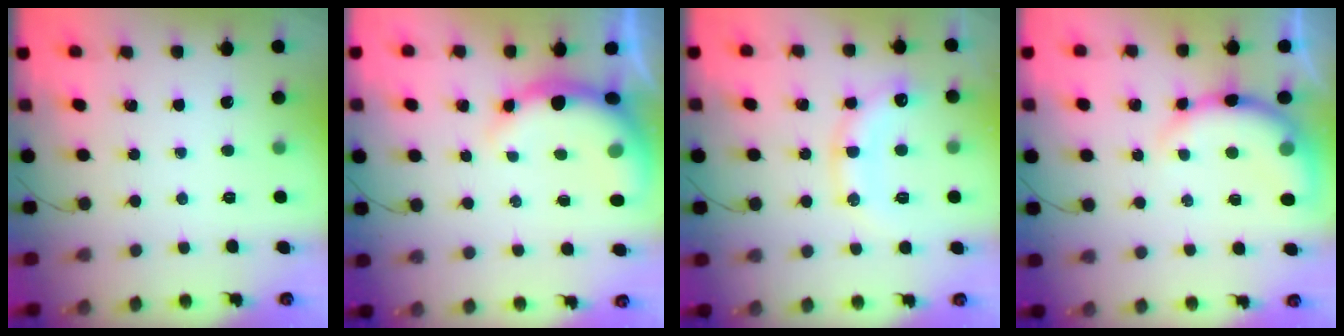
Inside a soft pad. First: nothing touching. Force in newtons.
{"total": 9.5, "press": 9.3, "slide": 1.8}
{"total": 13.3, "press": 13.3, "slide": 0.9}
{"total": 9.5, "press": 9.3, "slide": 1.7}